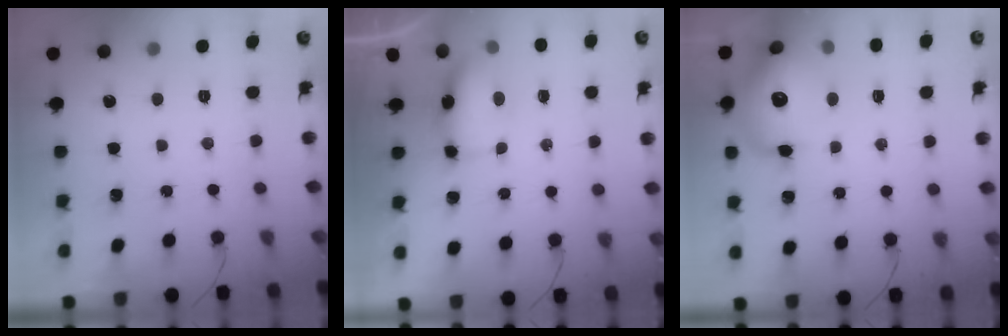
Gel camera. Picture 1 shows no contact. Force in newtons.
{"total": 6.1, "press": 6.1, "slide": 0.6}
{"total": 15.7, "press": 15.4, "slide": 3.4}